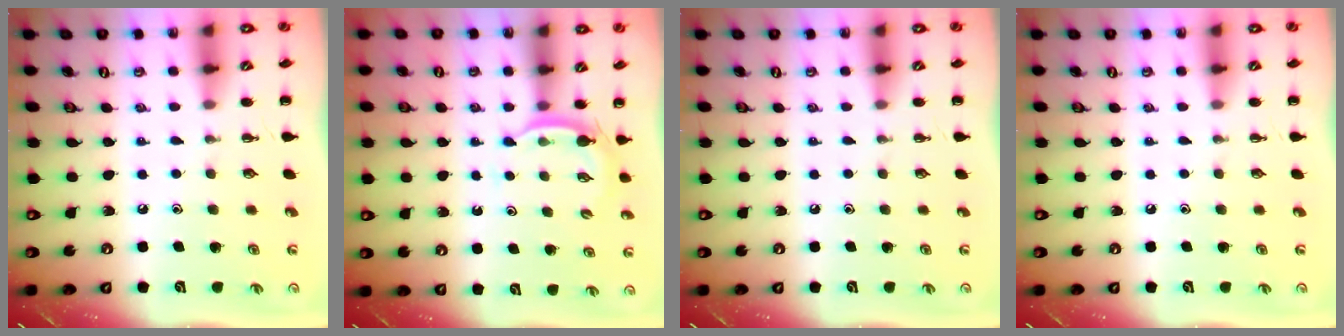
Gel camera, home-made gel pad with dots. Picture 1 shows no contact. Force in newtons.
{"total": 3.2, "press": 3.1, "slide": 0.8}
{"total": 0.0}
{"total": 0.0}